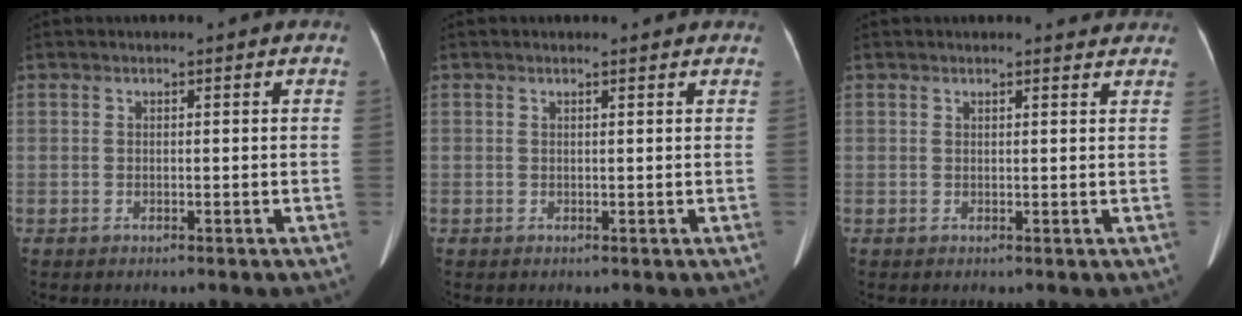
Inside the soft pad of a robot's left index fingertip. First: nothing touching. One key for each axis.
{"total": 1.0, "fx": 0.8, "fy": 0.5, "fz": 0.1, "tx": -0.010, "ty": 0.012, "tz": 0.008}
{"total": 3.4, "fx": 3.3, "fy": 0.8, "fz": 0.2, "tx": -0.001, "ty": -0.003, "tz": 0.025}